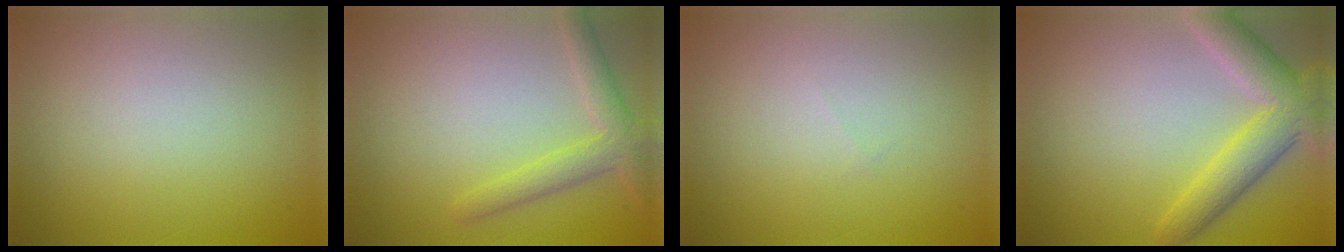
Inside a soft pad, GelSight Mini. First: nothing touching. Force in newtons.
{"total": 2.9, "press": 2.9, "slide": 0.2}
{"total": 0.0}
{"total": 5.6, "press": 5.6, "slide": 0.3}